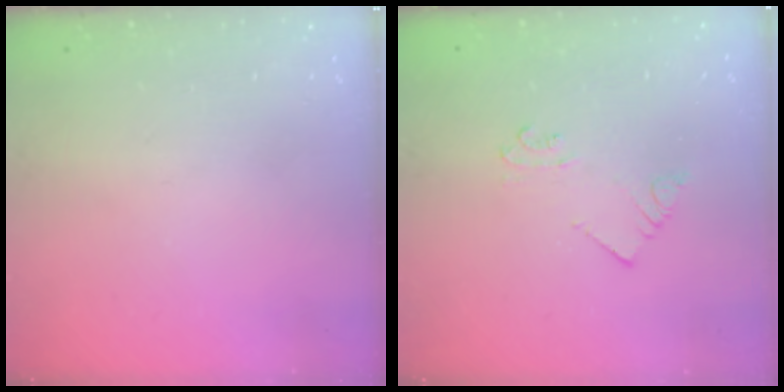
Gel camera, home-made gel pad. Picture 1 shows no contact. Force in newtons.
{"total": 2.5, "press": 2.5, "slide": 0.2}